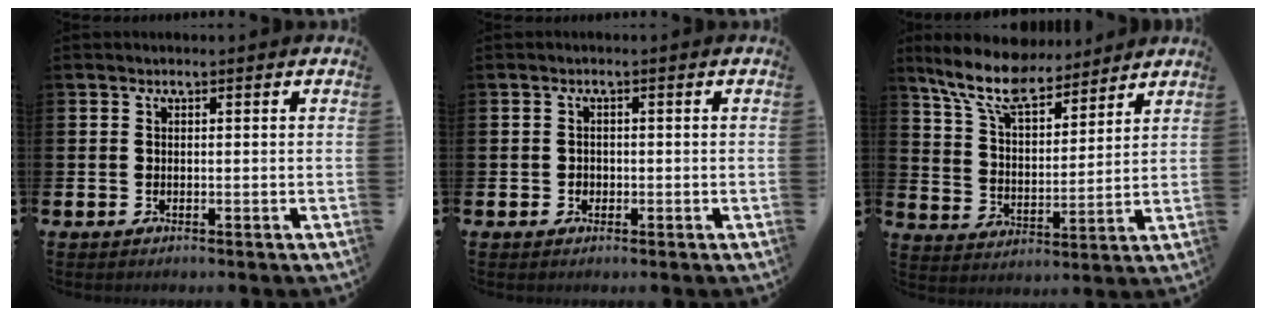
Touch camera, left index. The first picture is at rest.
{"total": 1.0, "force": [-0.1, 1.0, 0.2], "torque": [-0.004, 0.007, -0.004]}
{"total": 9.8, "force": [8.6, 2.7, 3.9], "torque": [-0.105, -0.041, 0.154]}